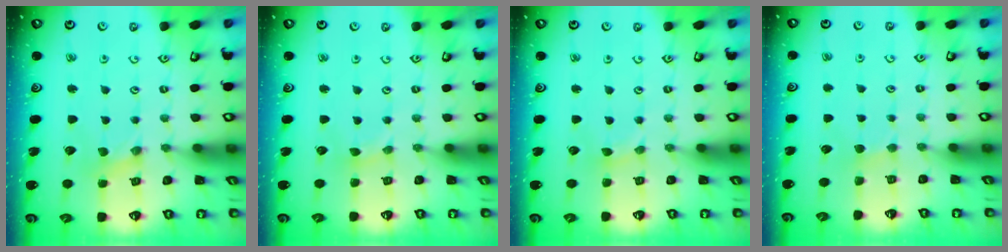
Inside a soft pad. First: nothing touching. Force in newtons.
{"total": 1.0, "press": 1.0, "slide": 0.2}
{"total": 1.0, "press": 1.0, "slide": 0.2}
{"total": 1.9, "press": 1.9, "slide": 0.3}